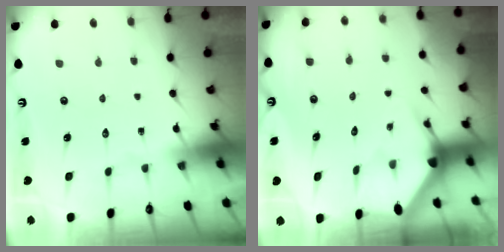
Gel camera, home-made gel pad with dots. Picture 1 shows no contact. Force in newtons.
{"total": 2.9, "press": 2.9, "slide": 0.1}